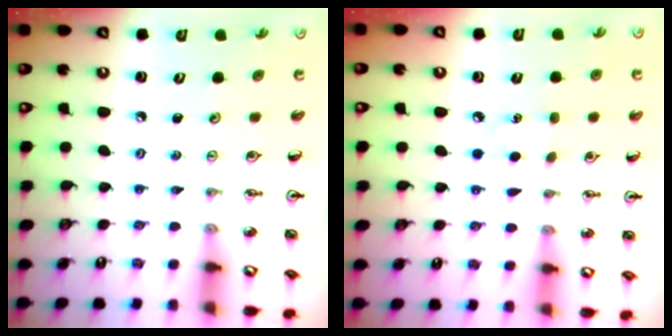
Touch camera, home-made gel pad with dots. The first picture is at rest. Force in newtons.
{"total": 4.5, "press": 4.4, "slide": 0.6}